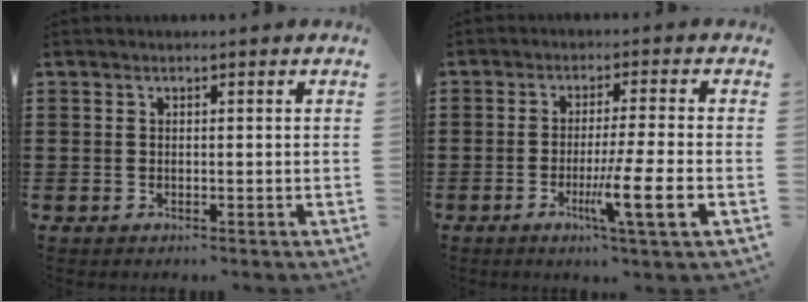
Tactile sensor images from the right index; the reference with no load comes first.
{"total": 7.6, "force": [-2.6, -0.5, 7.1], "torque": [-0.123, -0.018, -0.046]}